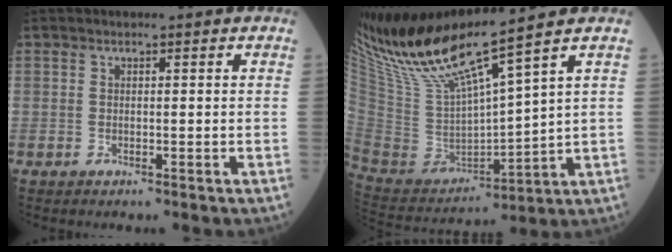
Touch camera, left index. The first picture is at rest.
{"total": 15.8, "force": [12.6, -0.8, 9.6], "torque": [-0.191, -0.013, 0.253]}